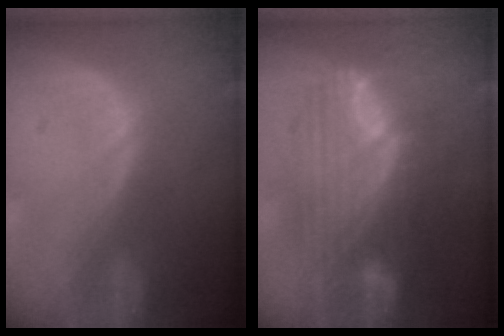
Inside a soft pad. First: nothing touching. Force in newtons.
{"total": 11.3, "press": 11.3, "slide": 1.2}